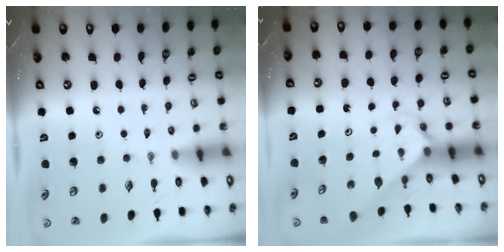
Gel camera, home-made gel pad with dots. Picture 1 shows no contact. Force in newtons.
{"total": 2.1, "press": 2.1, "slide": 0.2}